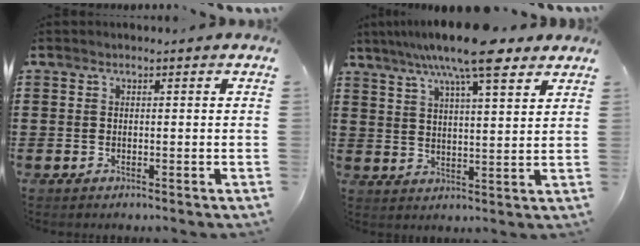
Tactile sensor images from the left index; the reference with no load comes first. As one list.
[{"total": 11.0, "force": [8.1, 2.0, 7.2], "torque": [-0.134, -0.018, 0.138]}]